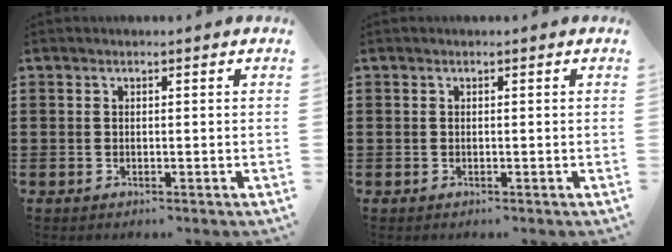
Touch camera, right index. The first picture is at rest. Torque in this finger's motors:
{"motor_torque": [0.14, 0.18, 0.00, 0.00]}